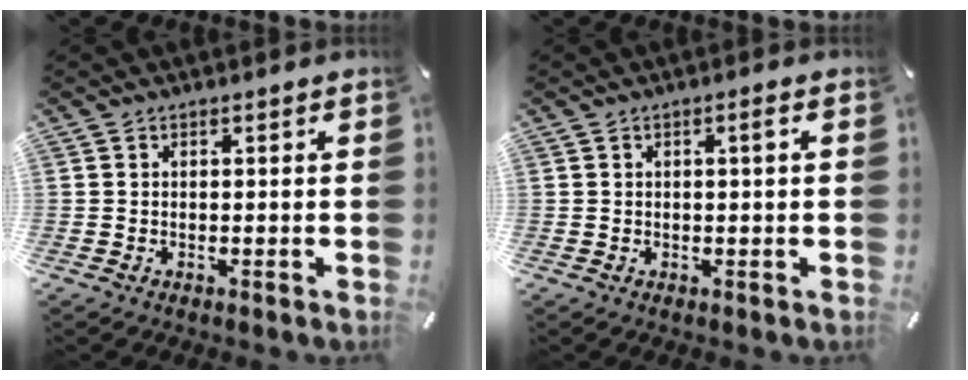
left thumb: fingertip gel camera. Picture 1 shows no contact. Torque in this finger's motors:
{"motor_torque": [-0.15, -0.05, -0.09, 0.00, 0.00]}